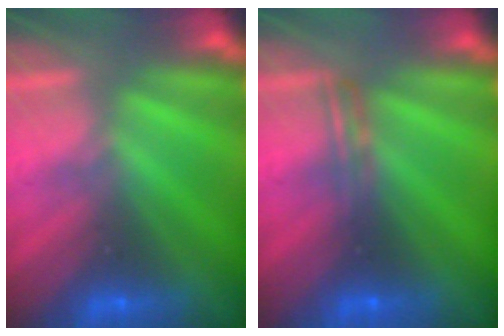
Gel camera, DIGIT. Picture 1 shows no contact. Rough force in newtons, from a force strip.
{"total": 2.4}